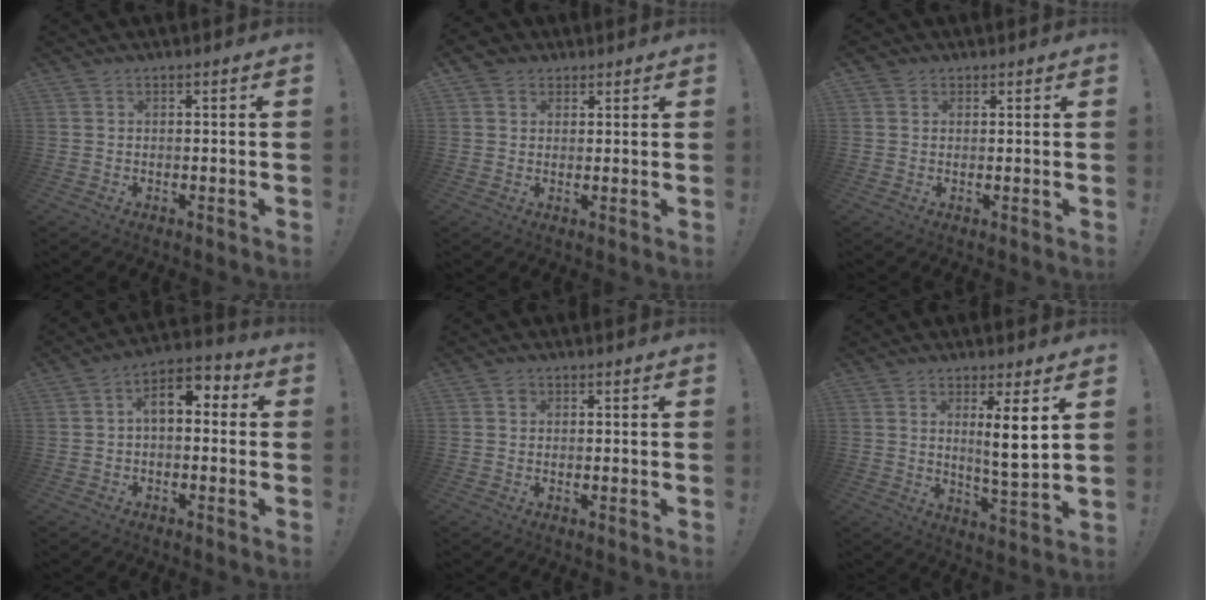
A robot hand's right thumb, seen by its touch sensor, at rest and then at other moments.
{"total": 4.0, "force": [2.1, 3.2, 1.2], "torque": [-0.017, -0.006, 0.041]}
{"total": 1.8, "force": [1.1, 1.3, 0.5], "torque": [-0.004, -0.003, 0.020]}
{"total": 7.9, "force": [1.5, 4.3, 6.4], "torque": [-0.110, 0.007, 0.031]}
{"total": 0.9, "force": [0.4, 0.7, 0.2], "torque": [-0.002, 0.001, 0.007]}
{"total": 8.3, "force": [3.2, 0.3, 7.7], "torque": [-0.110, -0.024, 0.043]}